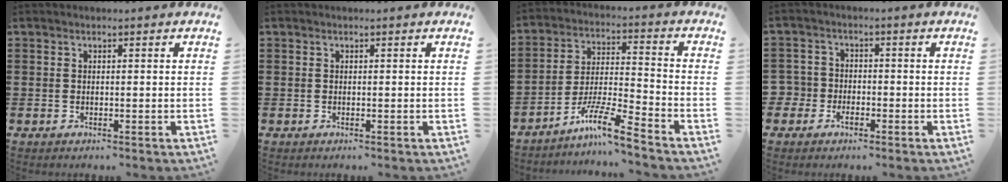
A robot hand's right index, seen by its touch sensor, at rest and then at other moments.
{"total": 0.0}
{"total": 8.8, "force": [-7.2, 0.0, 5.0], "torque": [-0.105, -0.003, -0.144]}
{"total": 3.2, "force": [-1.7, 2.6, 0.4], "torque": [-0.034, 0.000, -0.044]}